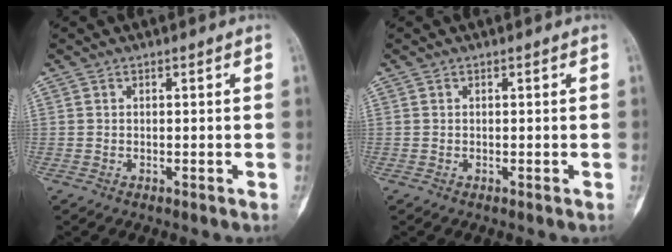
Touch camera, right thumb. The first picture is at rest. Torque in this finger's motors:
{"motor_torque": [0.00, 0.00, 0.01, 0.00, 0.00]}